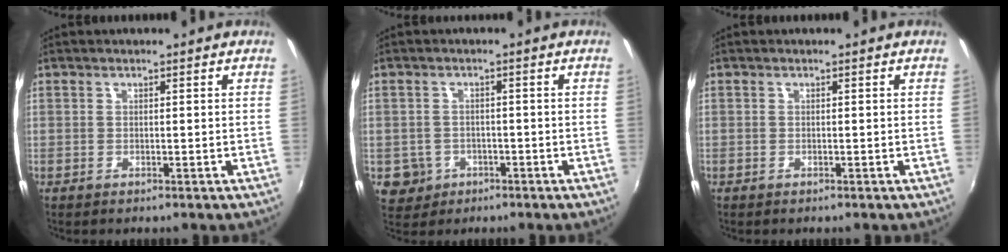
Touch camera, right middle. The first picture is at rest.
{"total": 4.8, "force": [-1.7, 4.3, 1.0], "torque": [-0.032, 0.003, -0.019]}
{"total": 0.0}